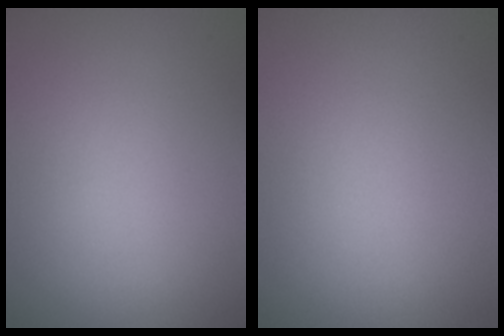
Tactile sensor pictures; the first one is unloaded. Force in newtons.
{"total": 0.0}